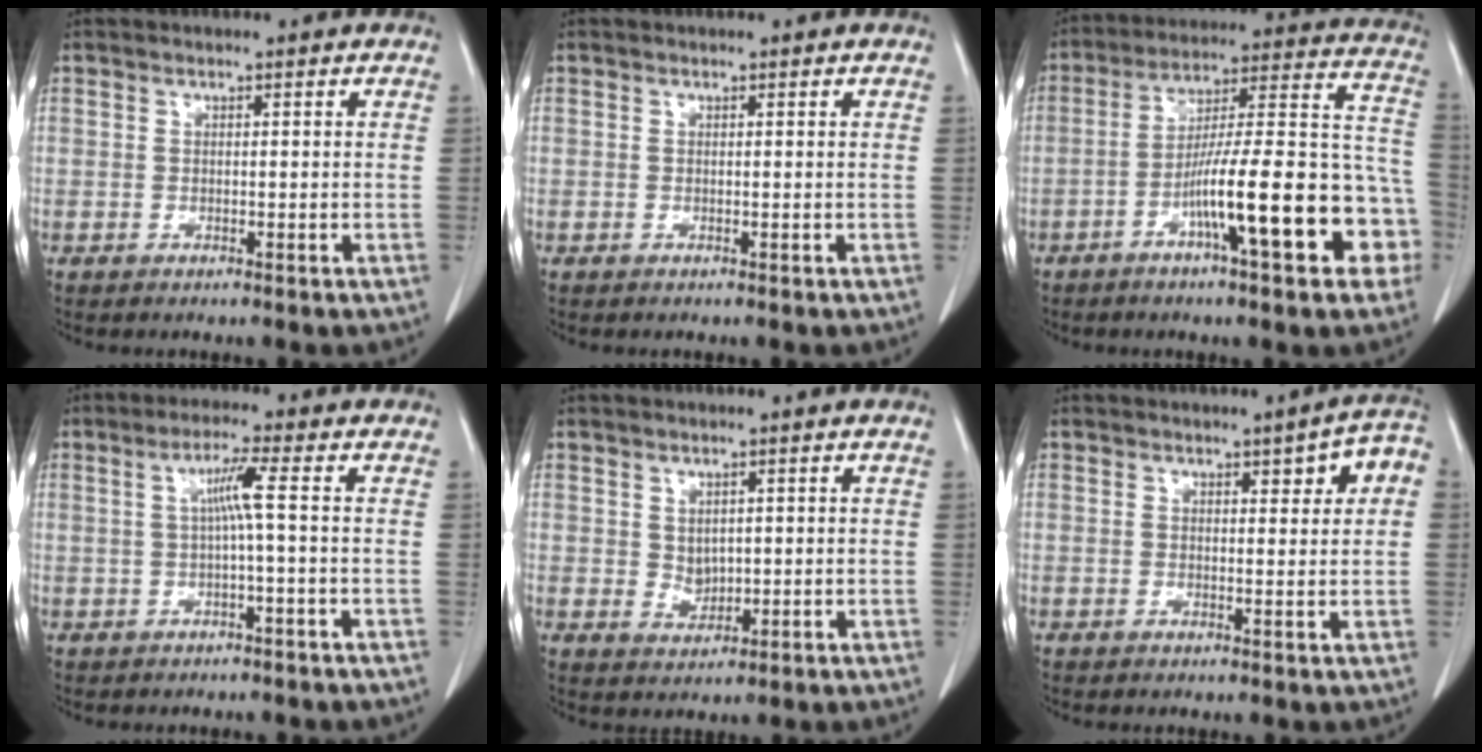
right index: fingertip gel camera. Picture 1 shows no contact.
{"total": 0.0}
{"total": 19.5, "force": [-7.4, 2.8, 17.8], "torque": [-0.220, 0.034, -0.105]}
{"total": 3.8, "force": [0.2, -0.8, 3.7], "torque": [-0.070, 0.008, 0.005]}
{"total": 2.5, "force": [0.7, 1.9, 1.5], "torque": [-0.024, -0.001, 0.024]}
{"total": 4.9, "force": [1.7, 1.2, 4.5], "torque": [-0.055, 0.014, 0.019]}